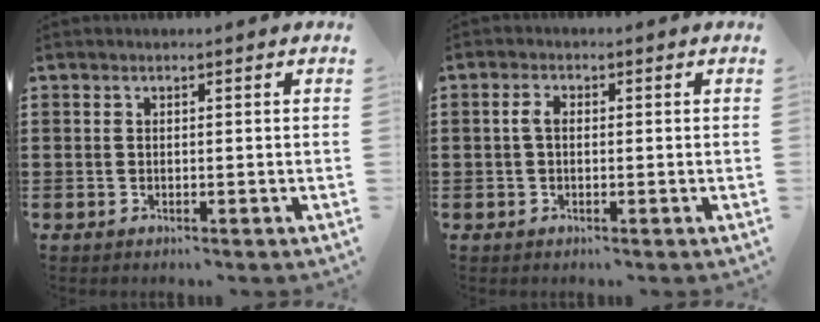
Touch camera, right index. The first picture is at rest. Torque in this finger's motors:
{"motor_torque": [0.36, -0.28, 0.09, 0.05]}